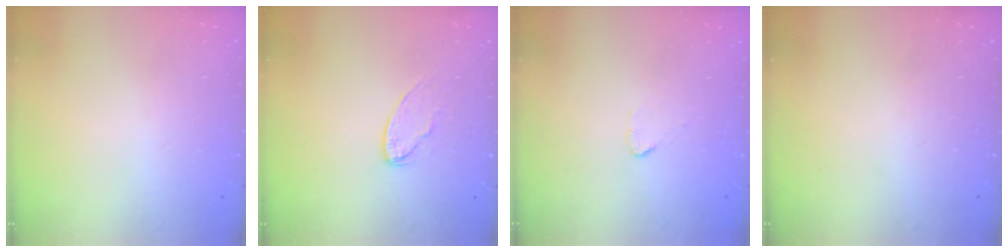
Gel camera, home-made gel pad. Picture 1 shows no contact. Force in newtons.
{"total": 8.2, "press": 8.2, "slide": 0.4}
{"total": 2.6, "press": 2.6, "slide": 0.2}
{"total": 0.0}